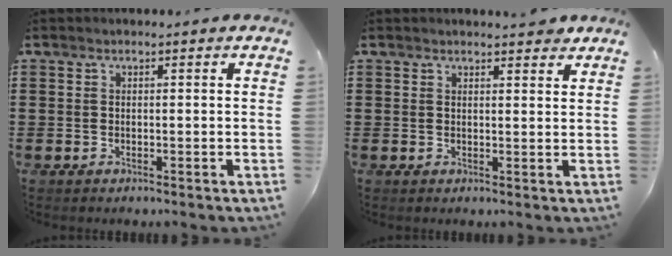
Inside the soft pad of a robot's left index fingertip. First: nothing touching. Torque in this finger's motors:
{"motor_torque": [-0.05, 0.00, -0.02, 0.00]}